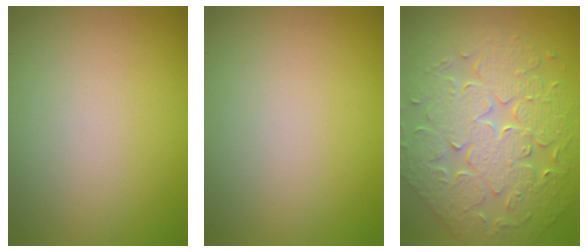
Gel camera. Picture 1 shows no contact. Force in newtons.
{"total": 0.0}
{"total": 9.5, "press": 6.7, "slide": 6.6}